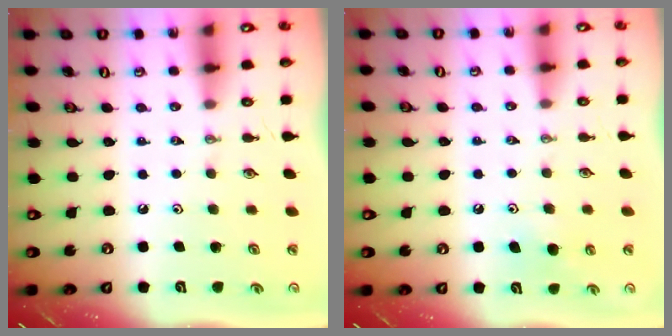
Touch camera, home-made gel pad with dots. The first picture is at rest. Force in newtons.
{"total": 6.4, "press": 6.4, "slide": 0.4}